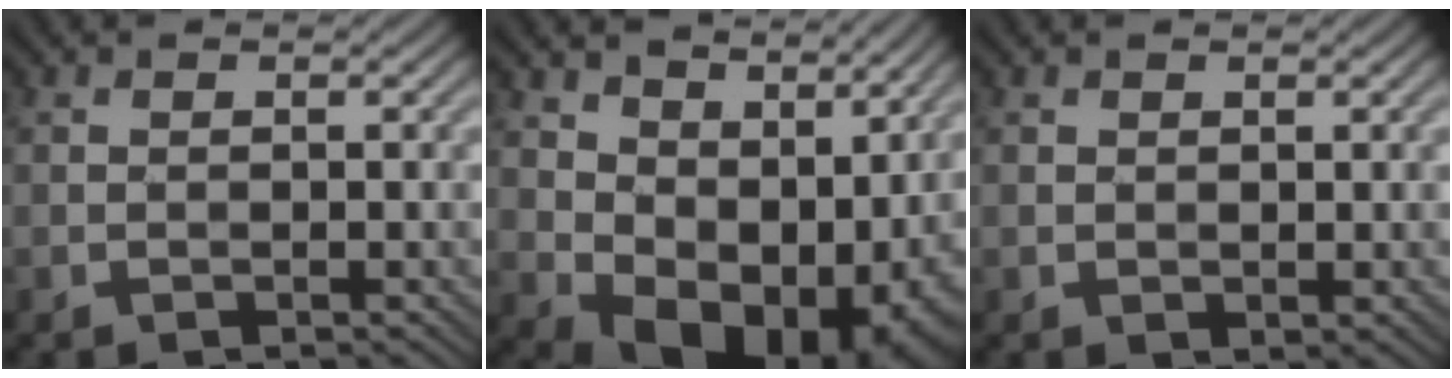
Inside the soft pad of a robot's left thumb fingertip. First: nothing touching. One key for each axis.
{"total": 13.8, "fx": 2.8, "fy": 10.1, "fz": 9.0, "tx": -0.138, "ty": -0.031, "tz": 0.082}
{"total": 0.9, "fx": 0.5, "fy": 0.6, "fz": 0.3, "tx": -0.007, "ty": -0.004, "tz": 0.014}